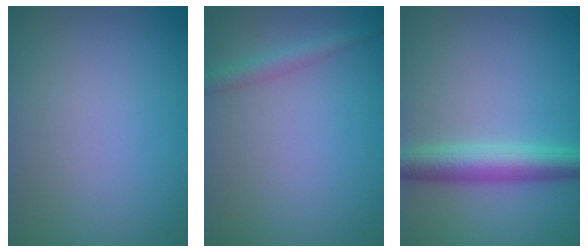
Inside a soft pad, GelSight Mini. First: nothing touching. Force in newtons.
{"total": 1.8, "press": 1.8, "slide": 0.1}
{"total": 4.5, "press": 4.5, "slide": 0.1}